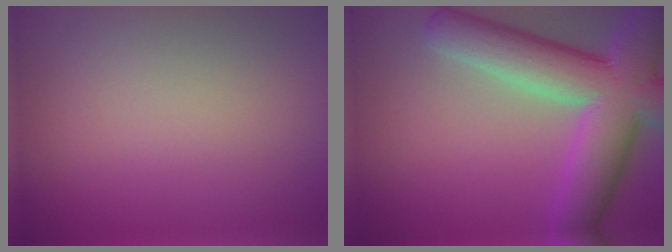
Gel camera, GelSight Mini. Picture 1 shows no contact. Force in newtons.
{"total": 10.8, "press": 10.8, "slide": 0.9}